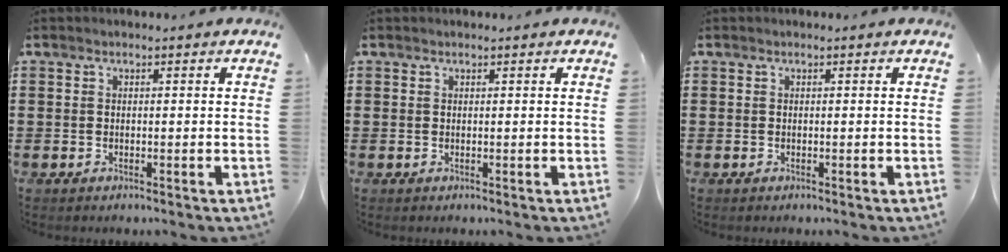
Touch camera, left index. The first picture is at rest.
{"total": 0.0}
{"total": 0.0}